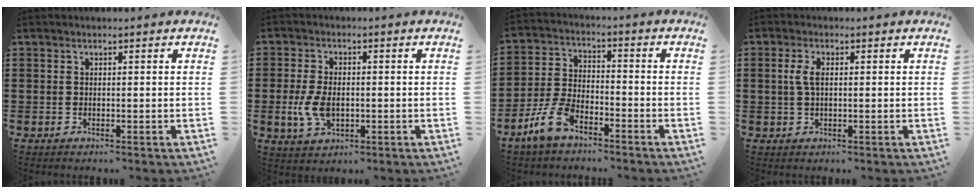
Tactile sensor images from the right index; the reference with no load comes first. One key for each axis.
{"total": 5.5, "fx": -0.9, "fy": 3.2, "fz": 4.4, "tx": -0.113, "ty": -0.007, "tz": -0.022}
{"total": 6.7, "fx": -4.6, "fy": 2.8, "fz": 3.9, "tx": -0.107, "ty": 0.005, "tz": -0.095}
{"total": 3.0, "fx": 0.4, "fy": 1.3, "fz": 2.7, "tx": -0.063, "ty": 0.004, "tz": 0.003}